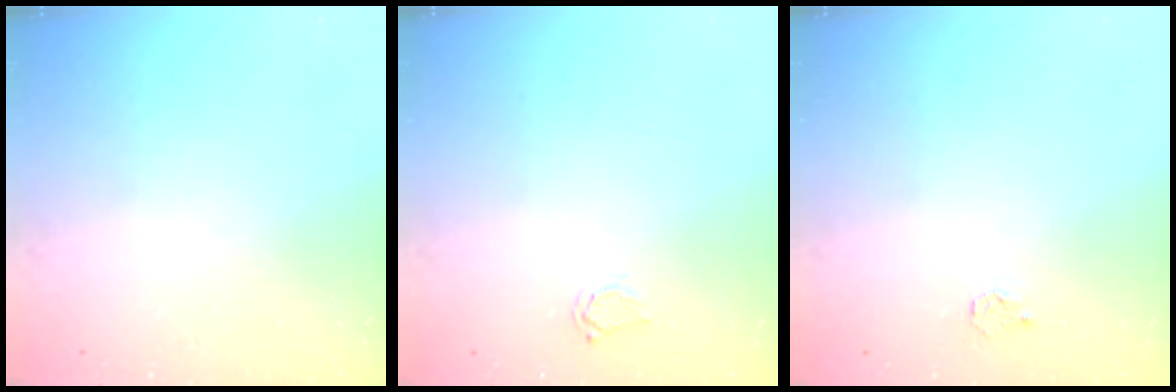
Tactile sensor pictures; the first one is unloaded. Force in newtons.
{"total": 2.0, "press": 2.0, "slide": 0.3}
{"total": 3.3, "press": 3.3, "slide": 0.3}